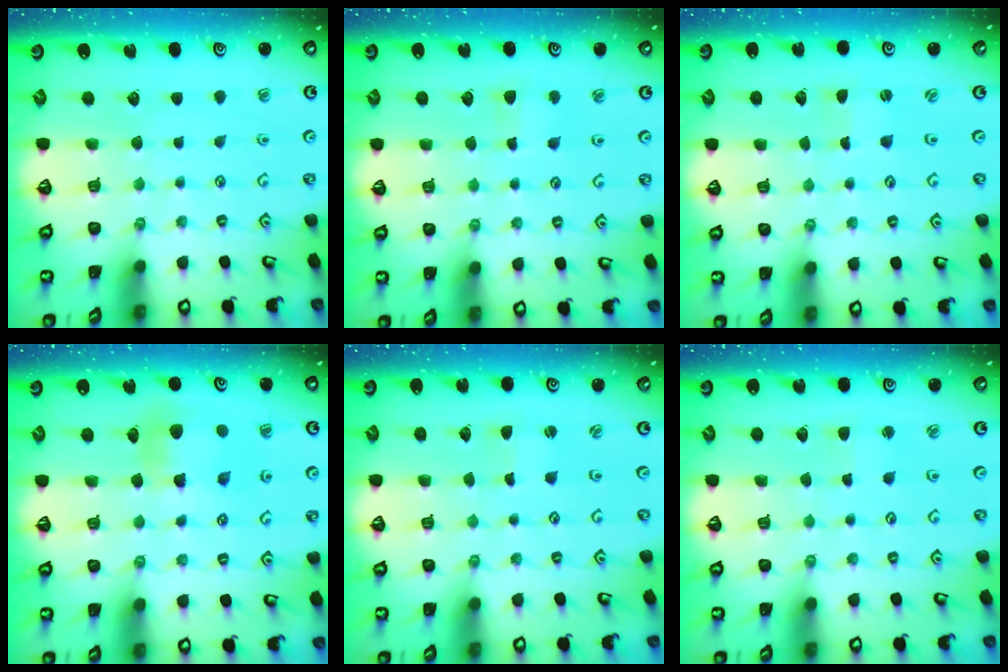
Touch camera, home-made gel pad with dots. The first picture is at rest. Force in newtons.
{"total": 2.8, "press": 2.8, "slide": 0.5}
{"total": 0.0}
{"total": 7.2, "press": 7.2, "slide": 0.2}
{"total": 0.9, "press": 0.9, "slide": 0.1}
{"total": 2.5, "press": 2.5, "slide": 0.3}